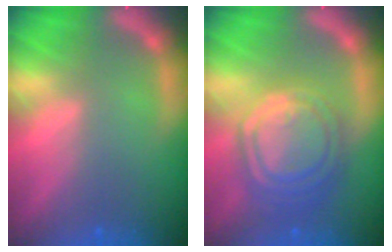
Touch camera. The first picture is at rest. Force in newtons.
{"total": 9.5}